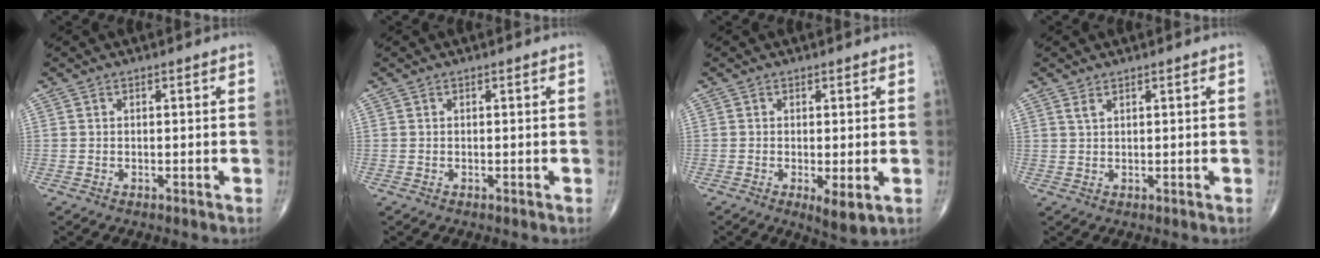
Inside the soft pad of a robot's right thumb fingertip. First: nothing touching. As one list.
[{"total": 0.0}, {"total": 4.1, "force": [-0.9, 1.3, 3.8], "torque": [-0.060, -0.013, -0.014]}, {"total": 1.2, "force": [0.9, 0.4, 0.6], "torque": [-0.010, -0.001, 0.021]}]